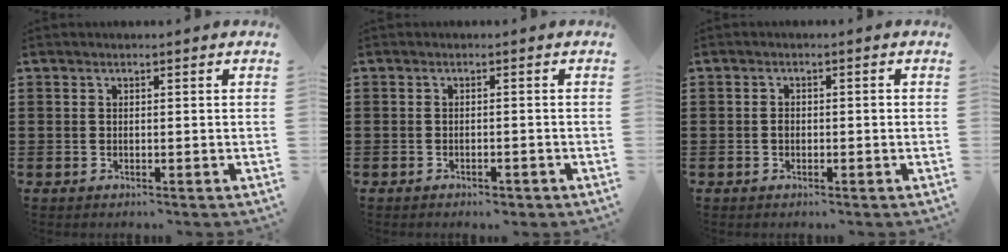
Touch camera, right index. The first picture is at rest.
{"total": 1.1, "force": [-1.0, 0.3, 0.3], "torque": [-0.010, -0.001, -0.020]}
{"total": 1.1, "force": [-0.2, 0.6, 0.9], "torque": [-0.020, 0.001, -0.005]}